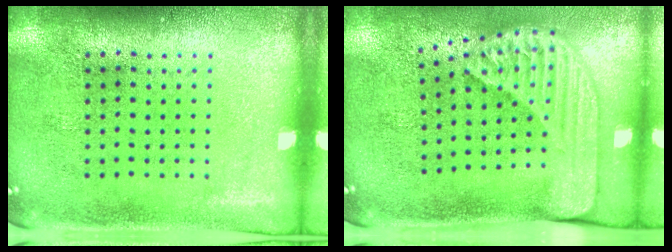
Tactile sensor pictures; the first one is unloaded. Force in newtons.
{"total": 2.4, "press": 1.7, "slide": 1.6}